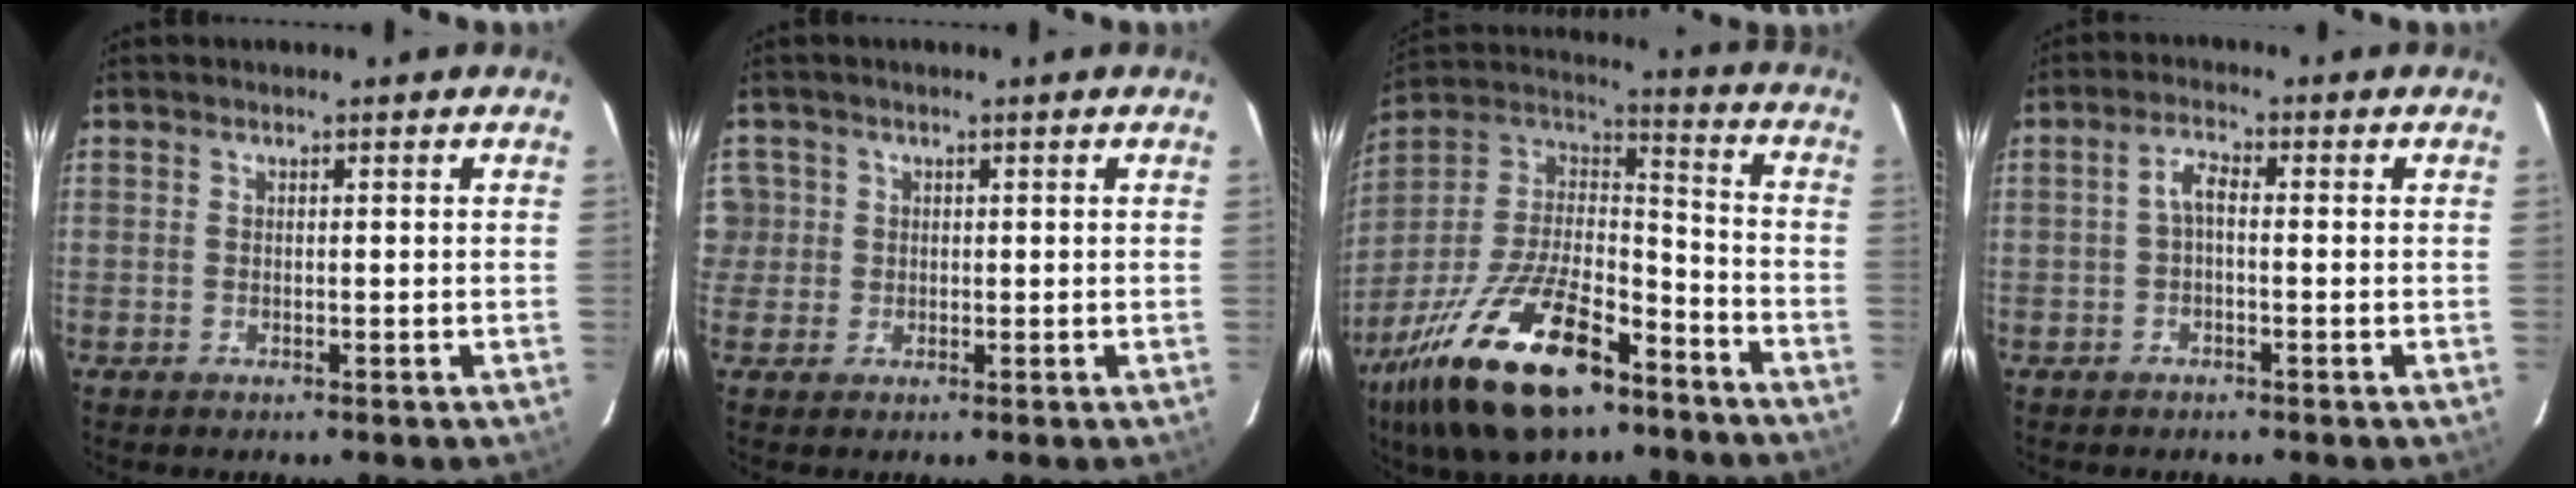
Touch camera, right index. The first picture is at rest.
{"total": 4.0, "force": [0.3, 3.9, 0.3], "torque": [0.011, 0.018, 0.009]}
{"total": 26.7, "force": [-16.2, 11.3, 18.0], "torque": [-0.362, -0.017, -0.274]}
{"total": 2.4, "force": [-0.6, 0.9, 2.1], "torque": [-0.046, 0.010, -0.012]}